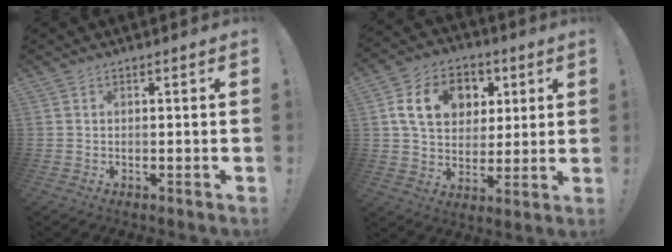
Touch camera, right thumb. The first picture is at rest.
{"total": 15.5, "force": [5.1, 12.0, 8.4], "torque": [-0.120, -0.009, 0.099]}